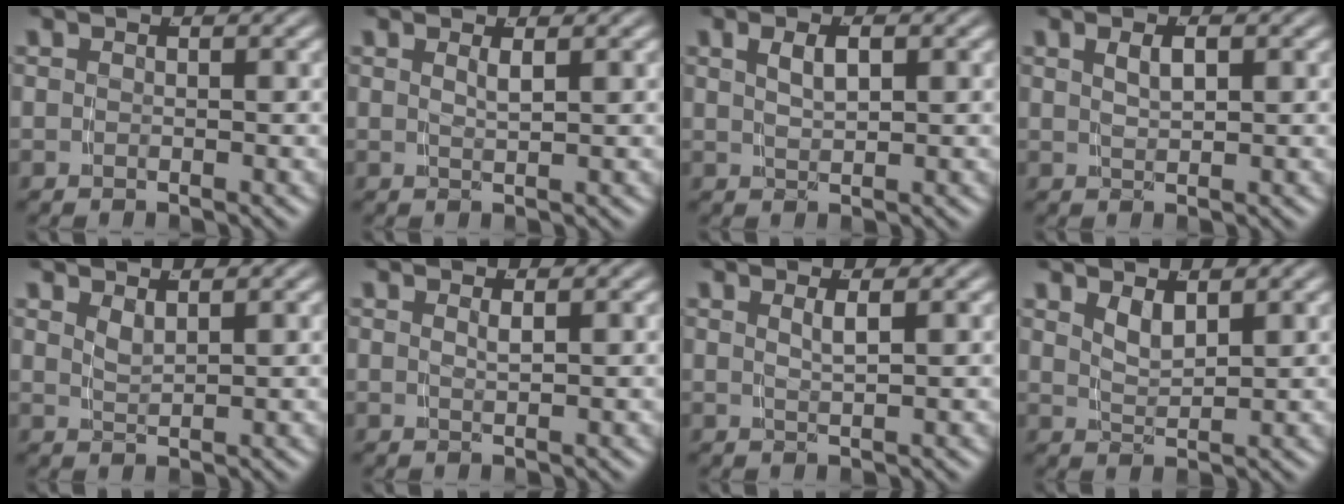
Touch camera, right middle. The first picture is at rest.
{"total": 1.3, "force": [0.6, -0.7, 1.0], "torque": [-0.014, -0.007, 0.019]}
{"total": 2.1, "force": [0.6, 0.5, 1.9], "torque": [-0.031, -0.005, 0.022]}
{"total": 1.7, "force": [0.5, 0.2, 1.6], "torque": [-0.024, -0.005, 0.020]}
{"total": 1.6, "force": [1.3, -0.5, 0.8], "torque": [-0.011, -0.008, 0.033]}
{"total": 1.2, "force": [0.5, -0.8, 0.7], "torque": [-0.009, -0.006, 0.016]}
{"total": 1.6, "force": [0.6, -0.6, 1.3], "torque": [-0.023, -0.007, 0.021]}
{"total": 2.1, "force": [1.4, 0.3, 1.5], "torque": [-0.024, -0.007, 0.032]}